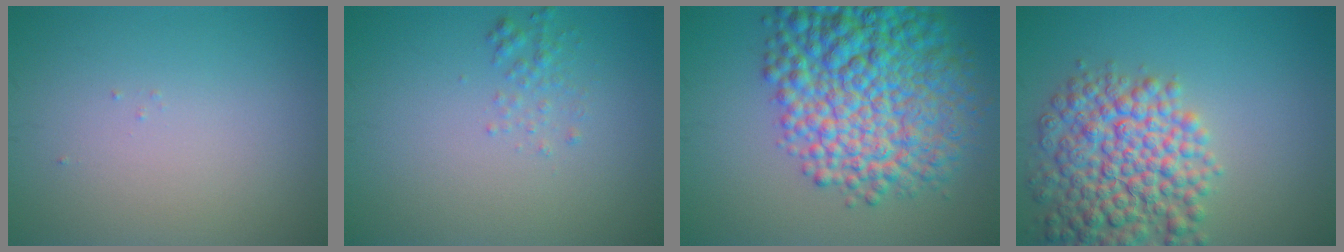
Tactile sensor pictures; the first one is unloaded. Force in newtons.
{"total": 1.3, "press": 1.3, "slide": 0.1}
{"total": 12.3, "press": 12.2, "slide": 0.4}
{"total": 8.4, "press": 8.4, "slide": 0.3}